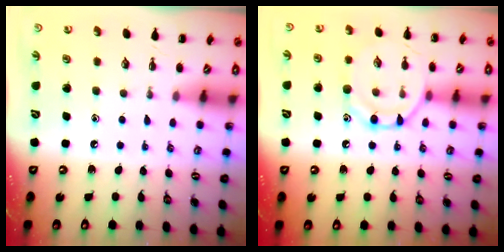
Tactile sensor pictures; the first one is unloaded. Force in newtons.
{"total": 11.7, "press": 11.7, "slide": 0.7}